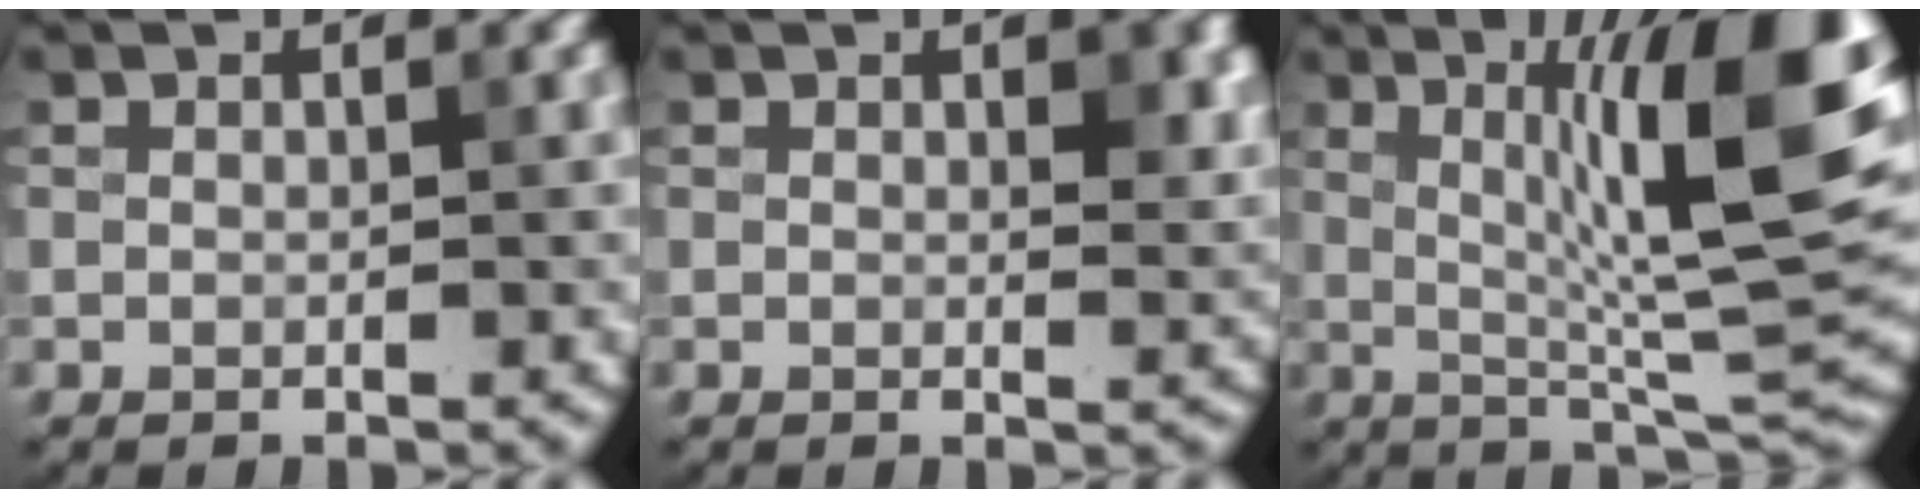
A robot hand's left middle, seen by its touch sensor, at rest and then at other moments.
{"total": 3.2, "force": [0.9, 1.8, 2.5], "torque": [-0.031, -0.003, 0.017]}
{"total": 12.3, "force": [2.8, 2.2, 11.7], "torque": [-0.163, 0.010, 0.051]}